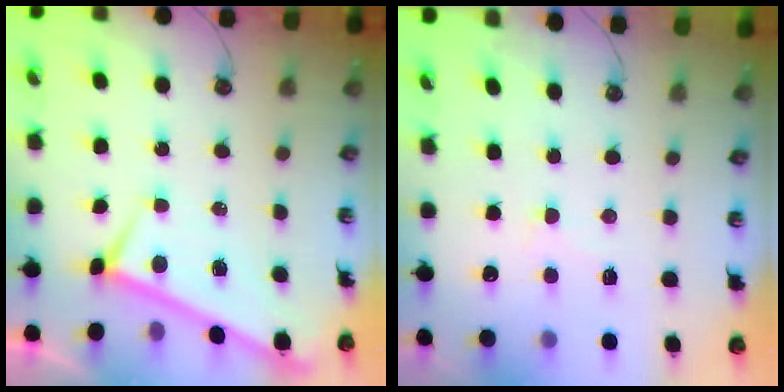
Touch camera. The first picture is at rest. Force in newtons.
{"total": 0.8, "press": 0.0, "slide": 0.8}